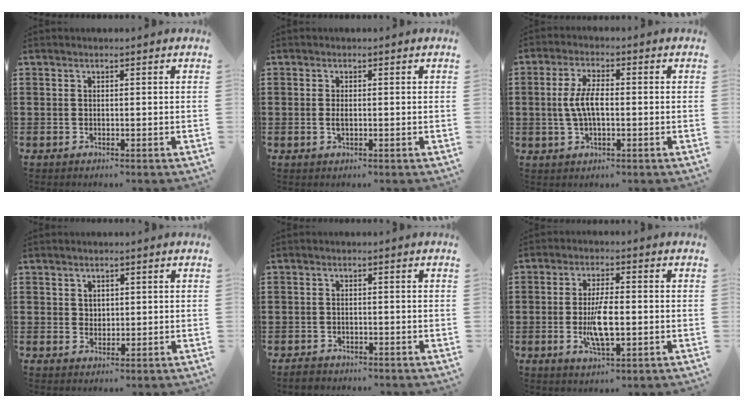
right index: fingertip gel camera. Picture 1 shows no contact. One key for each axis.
{"total": 1.4, "fx": -0.1, "fy": 0.5, "fz": 1.3, "tx": -0.024, "ty": 0.001, "tz": -0.003}
{"total": 5.5, "fx": -0.3, "fy": 2.2, "fz": 5.0, "tx": -0.114, "ty": -0.002, "tz": -0.013}
{"total": 1.7, "fx": 1.0, "fy": 1.3, "fz": 0.3, "tx": -0.009, "ty": 0.007, "tz": 0.020}
{"total": 1.3, "fx": -1.2, "fy": 0.3, "fz": 0.1, "tx": -0.007, "ty": -0.002, "tz": -0.025}
{"total": 7.2, "fx": -1.2, "fy": 2.4, "fz": 6.6, "tx": -0.133, "ty": -0.004, "tz": -0.024}